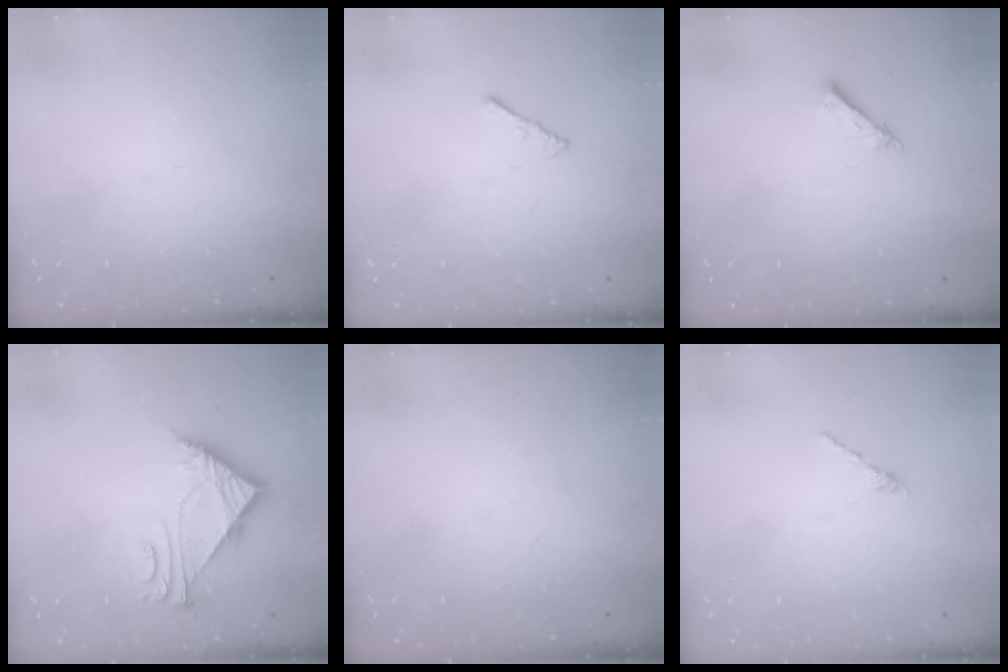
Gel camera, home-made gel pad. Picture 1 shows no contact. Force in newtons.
{"total": 1.5, "press": 1.4, "slide": 0.4}
{"total": 1.5, "press": 1.5, "slide": 0.2}
{"total": 6.5, "press": 6.5, "slide": 0.5}
{"total": 0.0}
{"total": 0.6, "press": 0.5, "slide": 0.3}